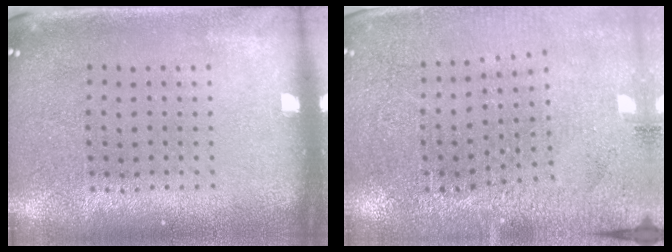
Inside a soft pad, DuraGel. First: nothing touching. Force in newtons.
{"total": 2.8, "press": 2.8, "slide": 0.1}